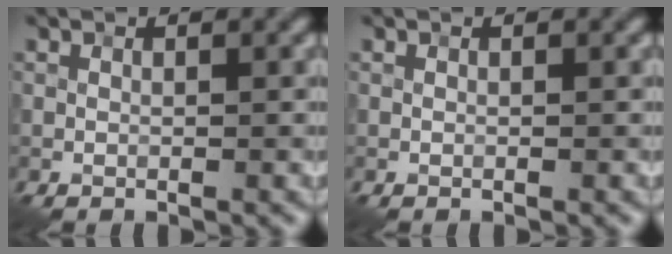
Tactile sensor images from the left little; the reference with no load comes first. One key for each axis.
{"total": 0.0}